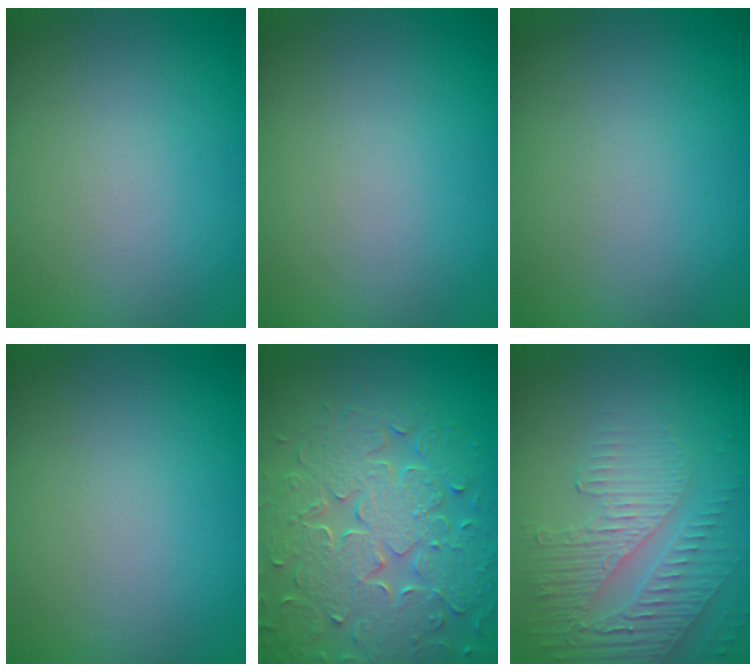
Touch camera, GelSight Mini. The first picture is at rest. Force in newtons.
{"total": 0.0}
{"total": 0.0}
{"total": 0.0}
{"total": 8.7, "press": 6.2, "slide": 6.1}
{"total": 5.5, "press": 3.3, "slide": 4.4}